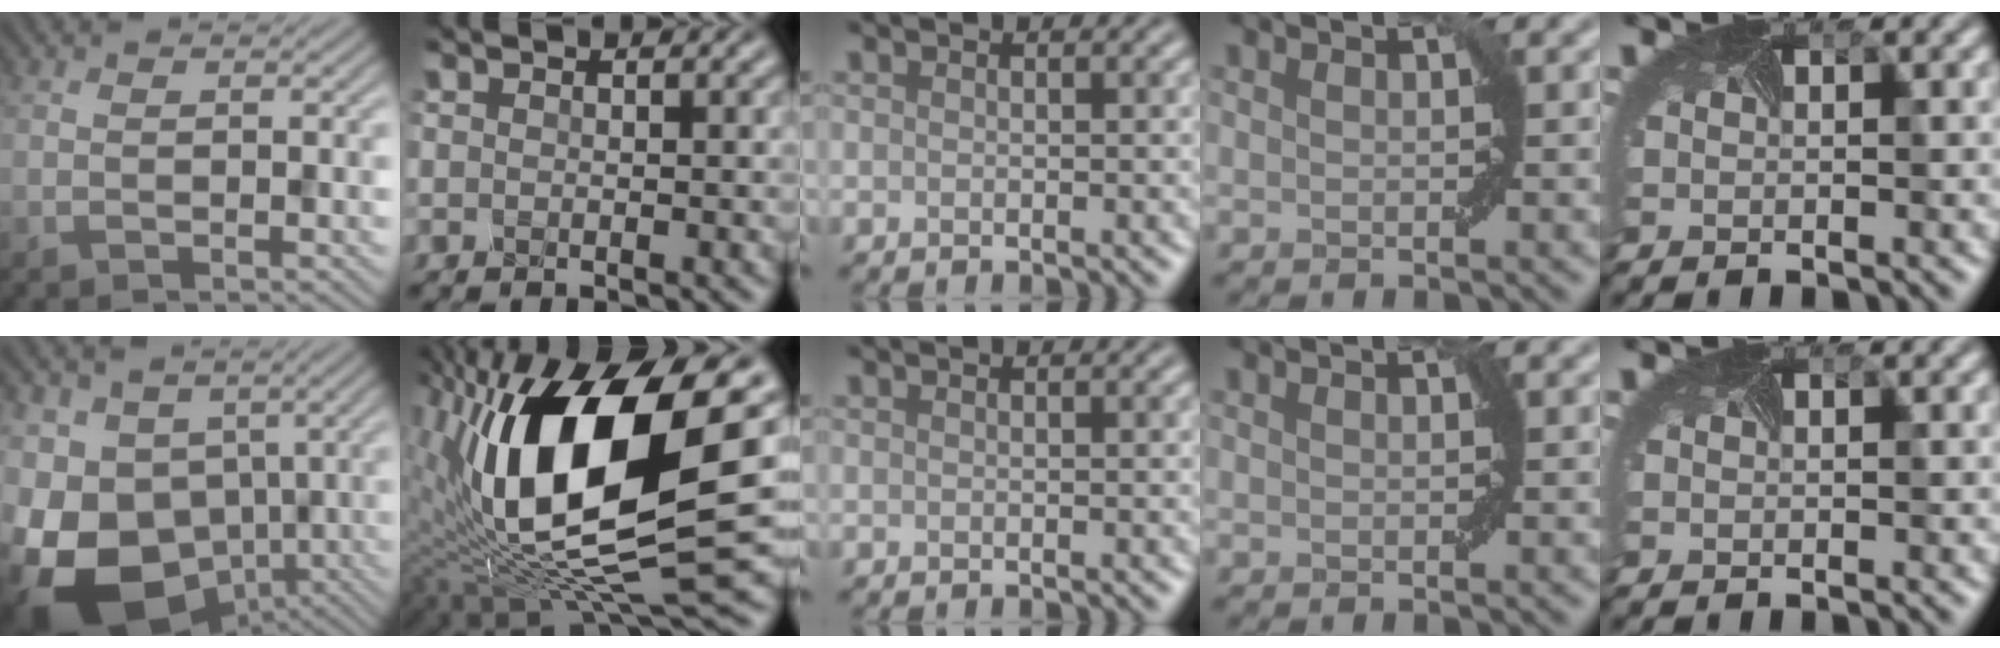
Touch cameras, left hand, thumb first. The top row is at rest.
{"thumb": {"total": 17.9, "force": [-6.5, 12.6, 11.0], "torque": [-0.254, -0.034, -0.081]}, "index": {"total": 14.8, "force": [2.4, 6.6, 13.1], "torque": [-0.266, 0.000, 0.045]}}